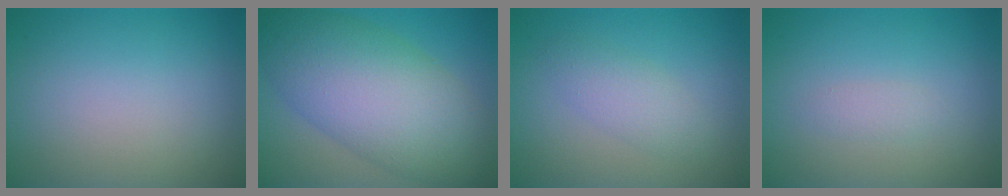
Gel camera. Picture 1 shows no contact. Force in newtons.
{"total": 11.0, "press": 11.0, "slide": 0.4}
{"total": 2.4, "press": 2.4, "slide": 0.0}
{"total": 0.9, "press": 0.9, "slide": 0.0}